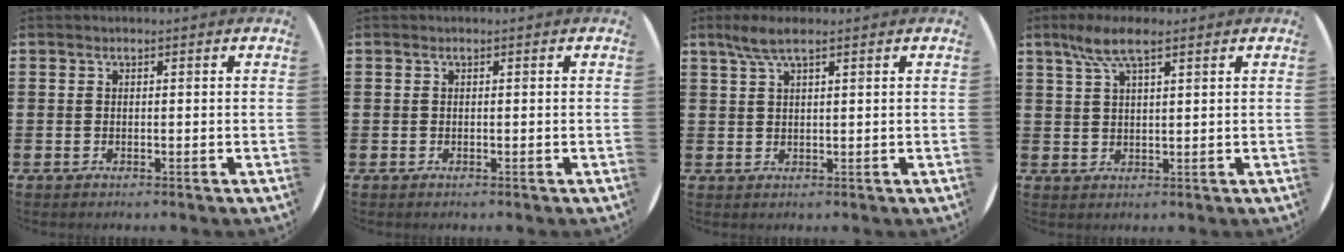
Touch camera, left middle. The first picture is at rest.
{"total": 0.0}
{"total": 3.5, "force": [2.4, 0.6, 2.5], "torque": [-0.054, 0.005, 0.042]}
{"total": 5.6, "force": [3.5, 1.4, 4.1], "torque": [-0.089, 0.008, 0.062]}